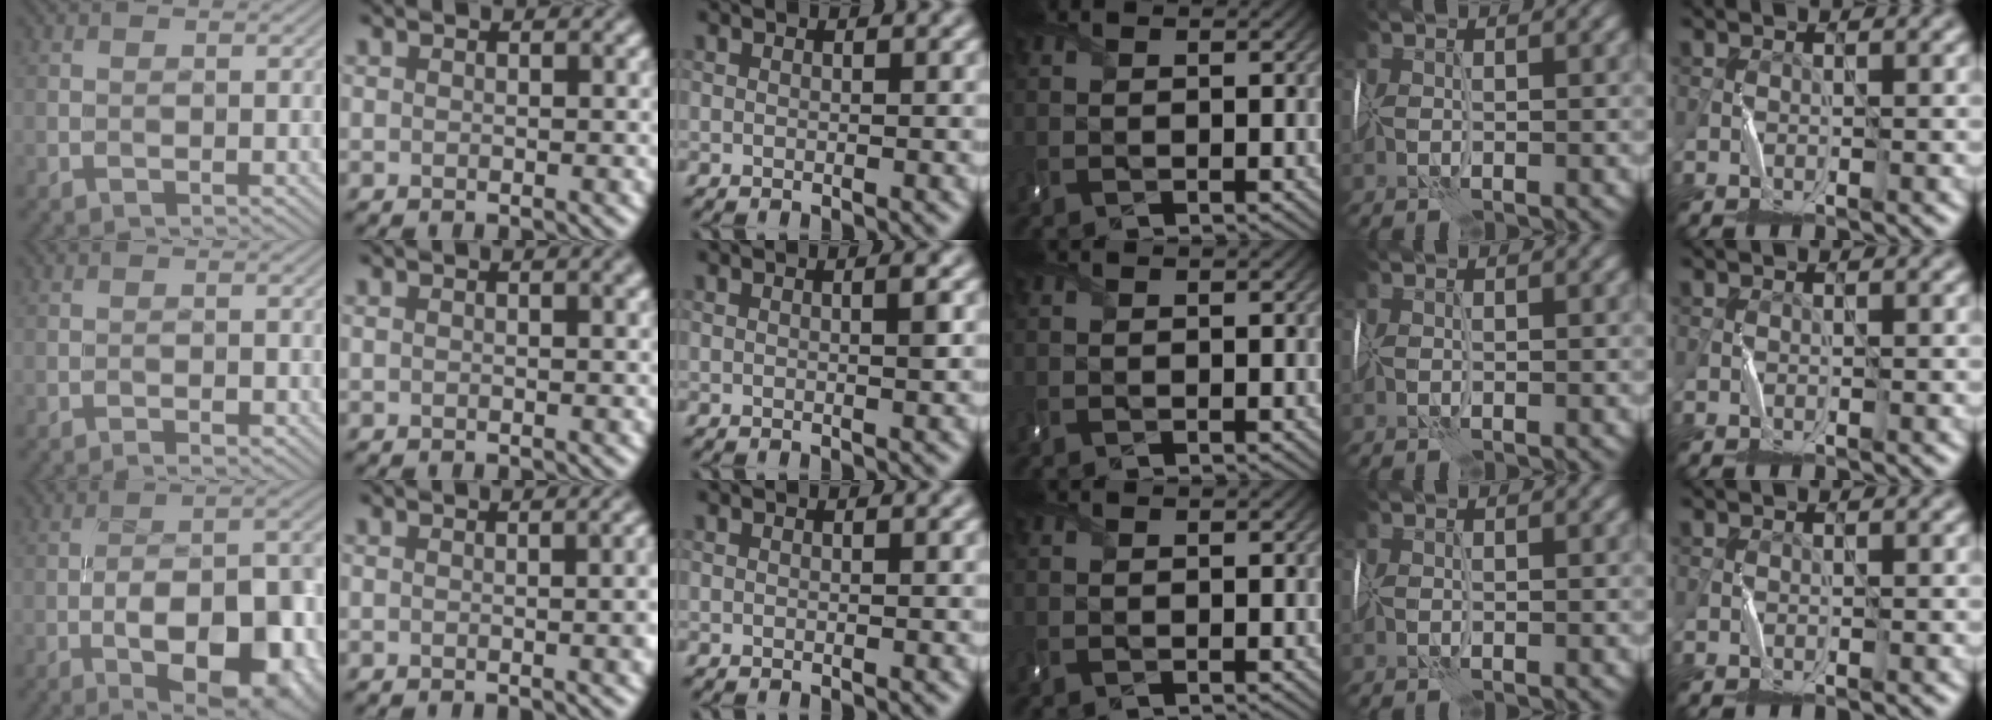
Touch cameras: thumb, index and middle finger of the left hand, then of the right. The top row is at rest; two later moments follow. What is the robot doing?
{"motion": "wrap", "object": "sponge"}